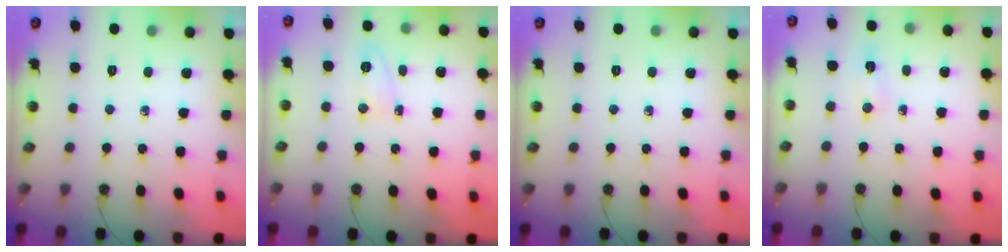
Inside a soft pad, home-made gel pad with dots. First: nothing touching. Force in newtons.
{"total": 5.4, "press": 3.8, "slide": 3.8}
{"total": 0.0}
{"total": 2.1, "press": 1.8, "slide": 1.0}